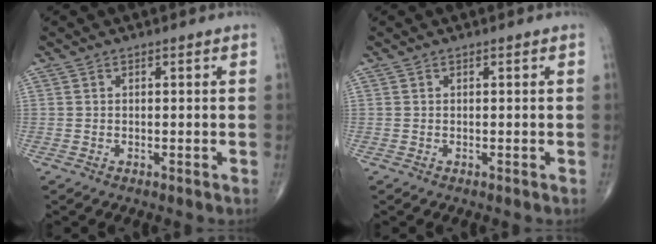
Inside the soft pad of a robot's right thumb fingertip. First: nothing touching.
{"total": 0.0}